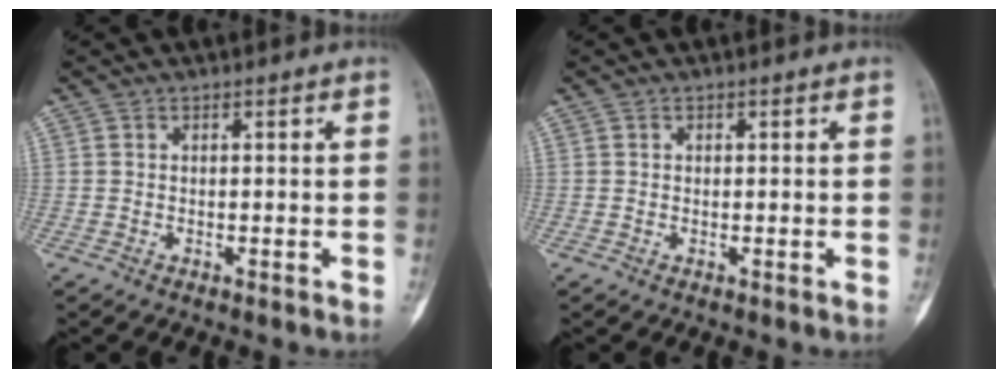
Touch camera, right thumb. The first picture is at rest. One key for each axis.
{"total": 0.0}